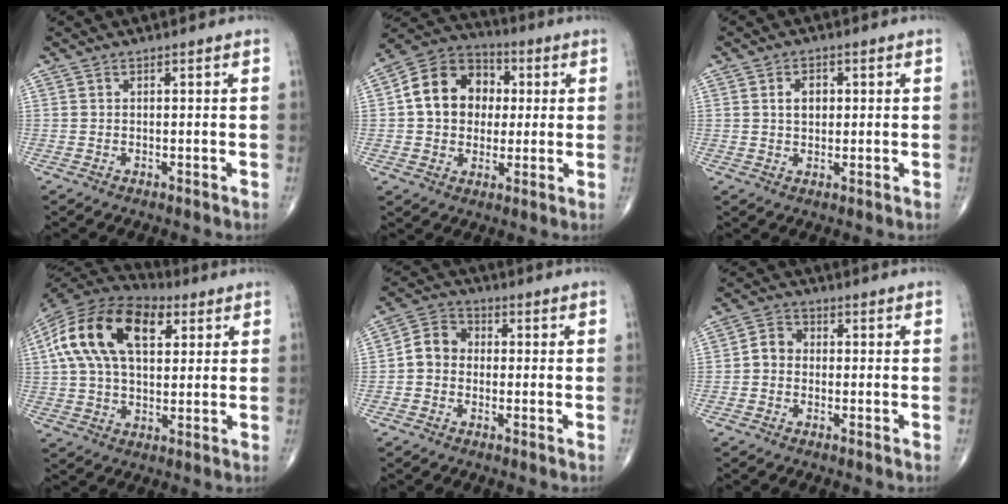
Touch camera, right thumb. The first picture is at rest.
{"total": 14.1, "force": [1.7, 11.4, 8.2], "torque": [-0.100, 0.021, 0.020]}
{"total": 3.6, "force": [0.7, 2.5, 2.4], "torque": [-0.025, 0.001, 0.011]}
{"total": 20.8, "force": [6.5, 11.8, 15.8], "torque": [-0.290, 0.019, 0.105]}
{"total": 6.1, "force": [-0.6, 5.2, 3.1], "torque": [-0.037, 0.024, -0.026]}
{"total": 3.9, "force": [-0.5, 3.3, 1.9], "torque": [-0.020, 0.015, -0.021]}